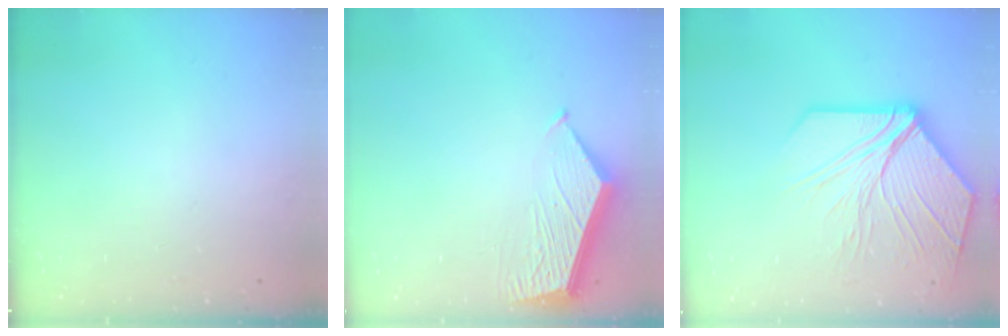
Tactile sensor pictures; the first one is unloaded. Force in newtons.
{"total": 7.2, "press": 7.2, "slide": 0.7}
{"total": 15.4, "press": 15.3, "slide": 1.7}